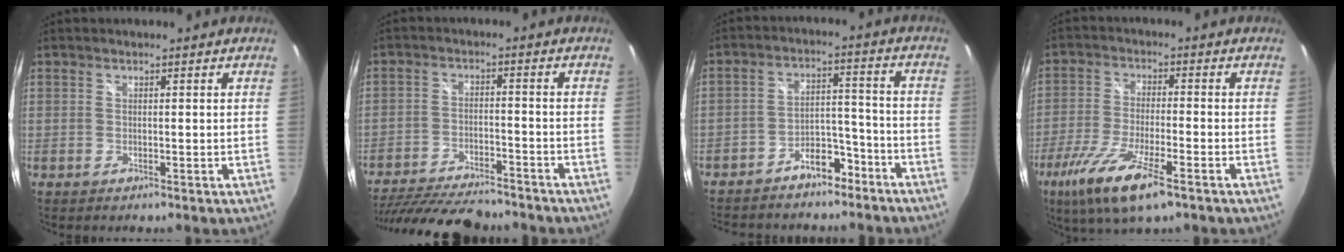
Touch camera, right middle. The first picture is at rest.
{"total": 19.4, "force": [-16.5, 5.3, 8.8], "torque": [-0.183, -0.025, -0.255]}
{"total": 12.1, "force": [-9.6, 6.0, 4.4], "torque": [-0.093, 0.045, -0.129]}
{"total": 12.9, "force": [-7.6, 2.9, 10.0], "torque": [-0.220, -0.036, -0.144]}